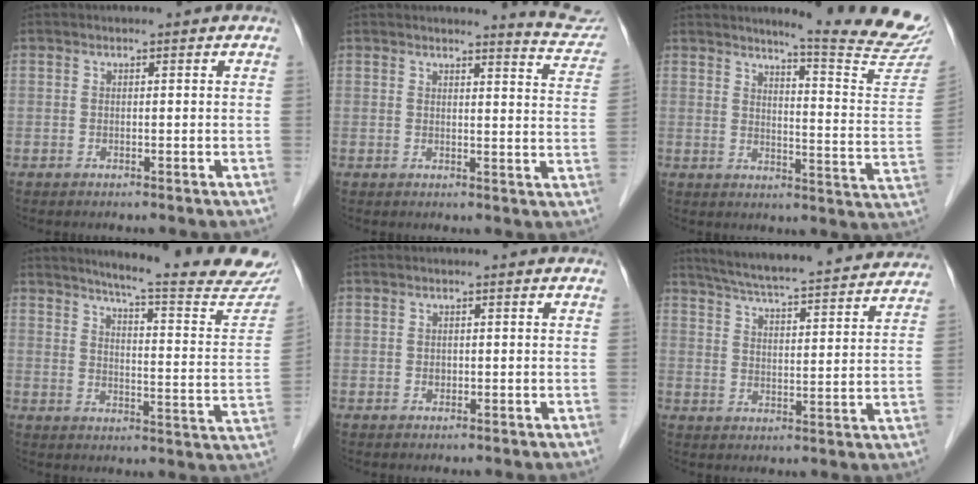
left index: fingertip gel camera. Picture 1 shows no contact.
{"total": 6.5, "force": [6.5, -0.1, 0.6], "torque": [-0.006, -0.052, 0.050]}
{"total": 17.1, "force": [15.7, -1.5, 6.4], "torque": [-0.086, -0.125, 0.175]}
{"total": 20.2, "force": [18.4, 0.7, 8.3], "torque": [-0.109, -0.084, 0.215]}
{"total": 0.6, "force": [-0.4, 0.4, 0.2], "torque": [-0.001, -0.003, -0.008]}
{"total": 24.7, "force": [22.5, 2.0, 9.9], "torque": [-0.162, -0.016, 0.294]}